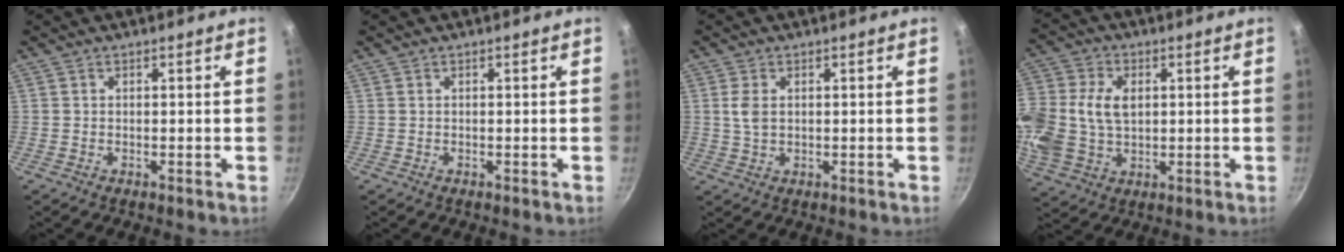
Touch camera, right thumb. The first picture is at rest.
{"total": 0.0}
{"total": 3.4, "force": [0.6, 2.2, 2.6], "torque": [-0.052, 0.000, 0.012]}
{"total": 19.6, "force": [2.7, 14.6, 12.8], "torque": [-0.309, 0.031, 0.053]}